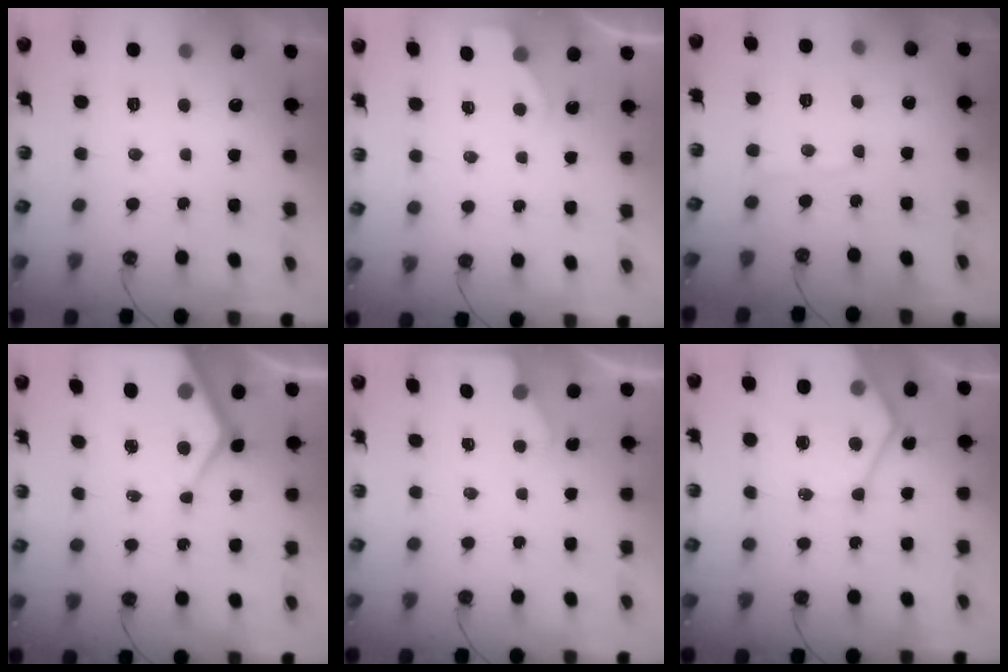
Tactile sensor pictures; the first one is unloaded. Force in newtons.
{"total": 2.4, "press": 2.4, "slide": 0.4}
{"total": 5.1, "press": 5.0, "slide": 0.7}
{"total": 11.9, "press": 11.8, "slide": 1.2}
{"total": 2.1, "press": 2.1, "slide": 0.3}
{"total": 14.8, "press": 14.7, "slide": 1.1}